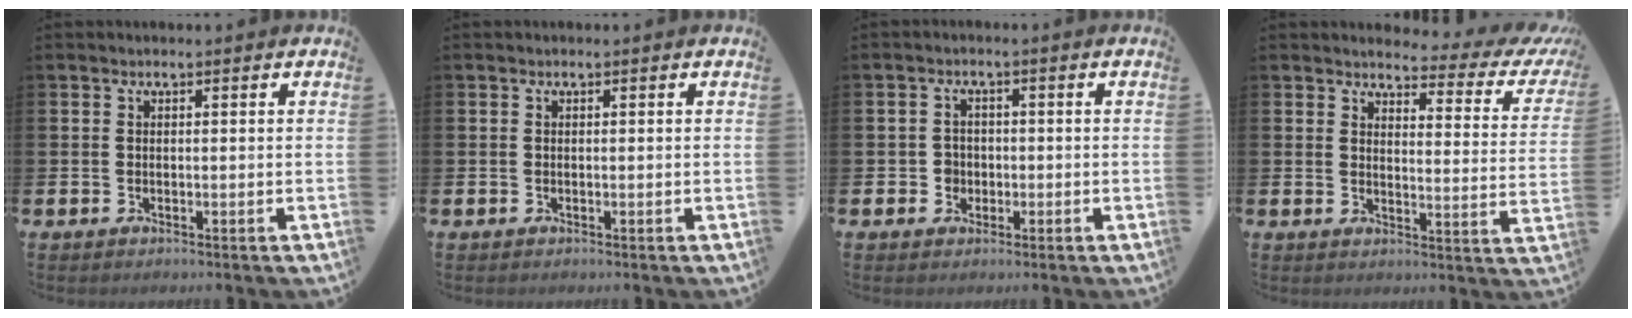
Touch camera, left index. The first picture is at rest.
{"total": 0.0}
{"total": 2.1, "force": [-0.5, 2.1, 0.2], "torque": [-0.007, 0.005, -0.017]}
{"total": 2.9, "force": [2.5, 0.9, 1.0], "torque": [-0.021, -0.031, 0.032]}